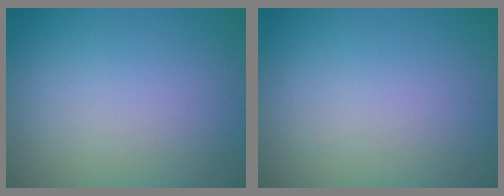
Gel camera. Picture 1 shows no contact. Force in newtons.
{"total": 0.0}